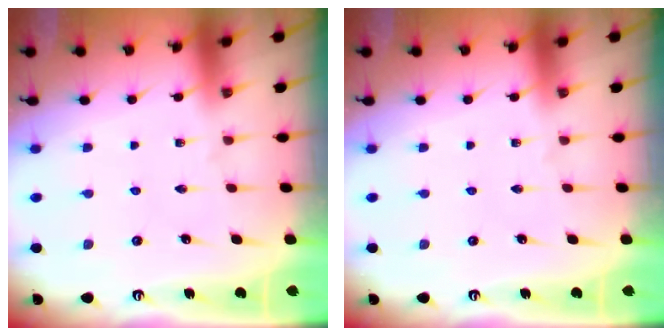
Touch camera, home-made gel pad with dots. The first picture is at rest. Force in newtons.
{"total": 0.0}